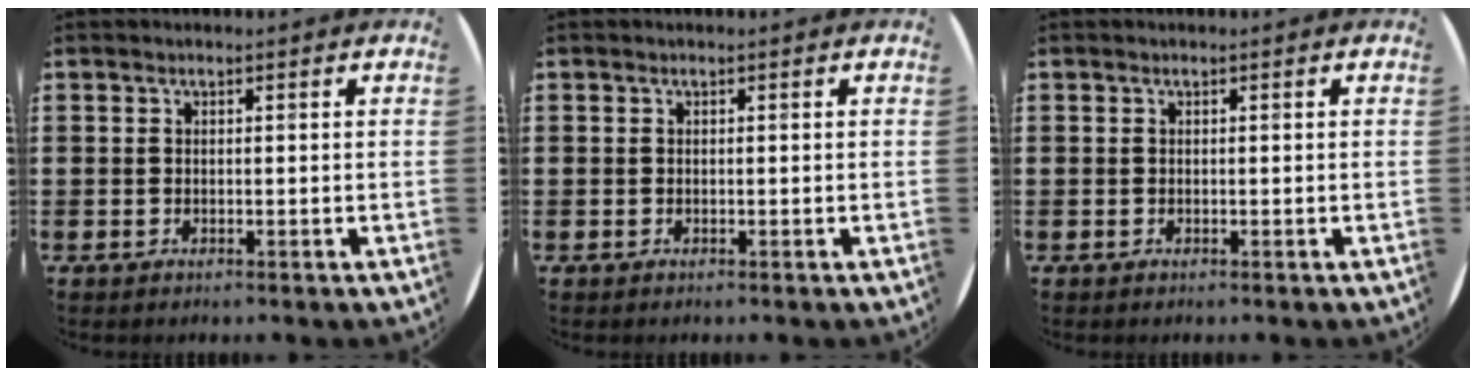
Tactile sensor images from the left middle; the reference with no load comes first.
{"total": 0.0}
{"total": 0.0}